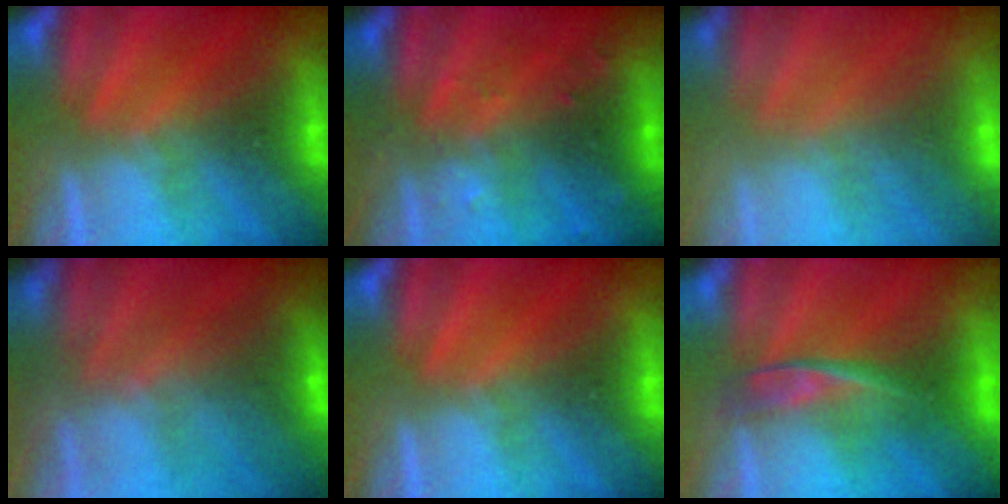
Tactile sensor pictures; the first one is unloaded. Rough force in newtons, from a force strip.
{"total": 2.9}
{"total": 2.5}
{"total": 10.4}
{"total": 0.0}
{"total": 2.3}